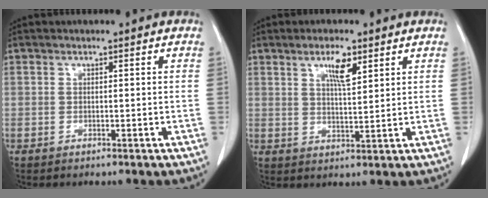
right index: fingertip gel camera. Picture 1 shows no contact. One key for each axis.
{"total": 4.9, "fx": 2.7, "fy": 1.0, "fz": 3.9, "tx": -0.072, "ty": 0.000, "tz": 0.048}